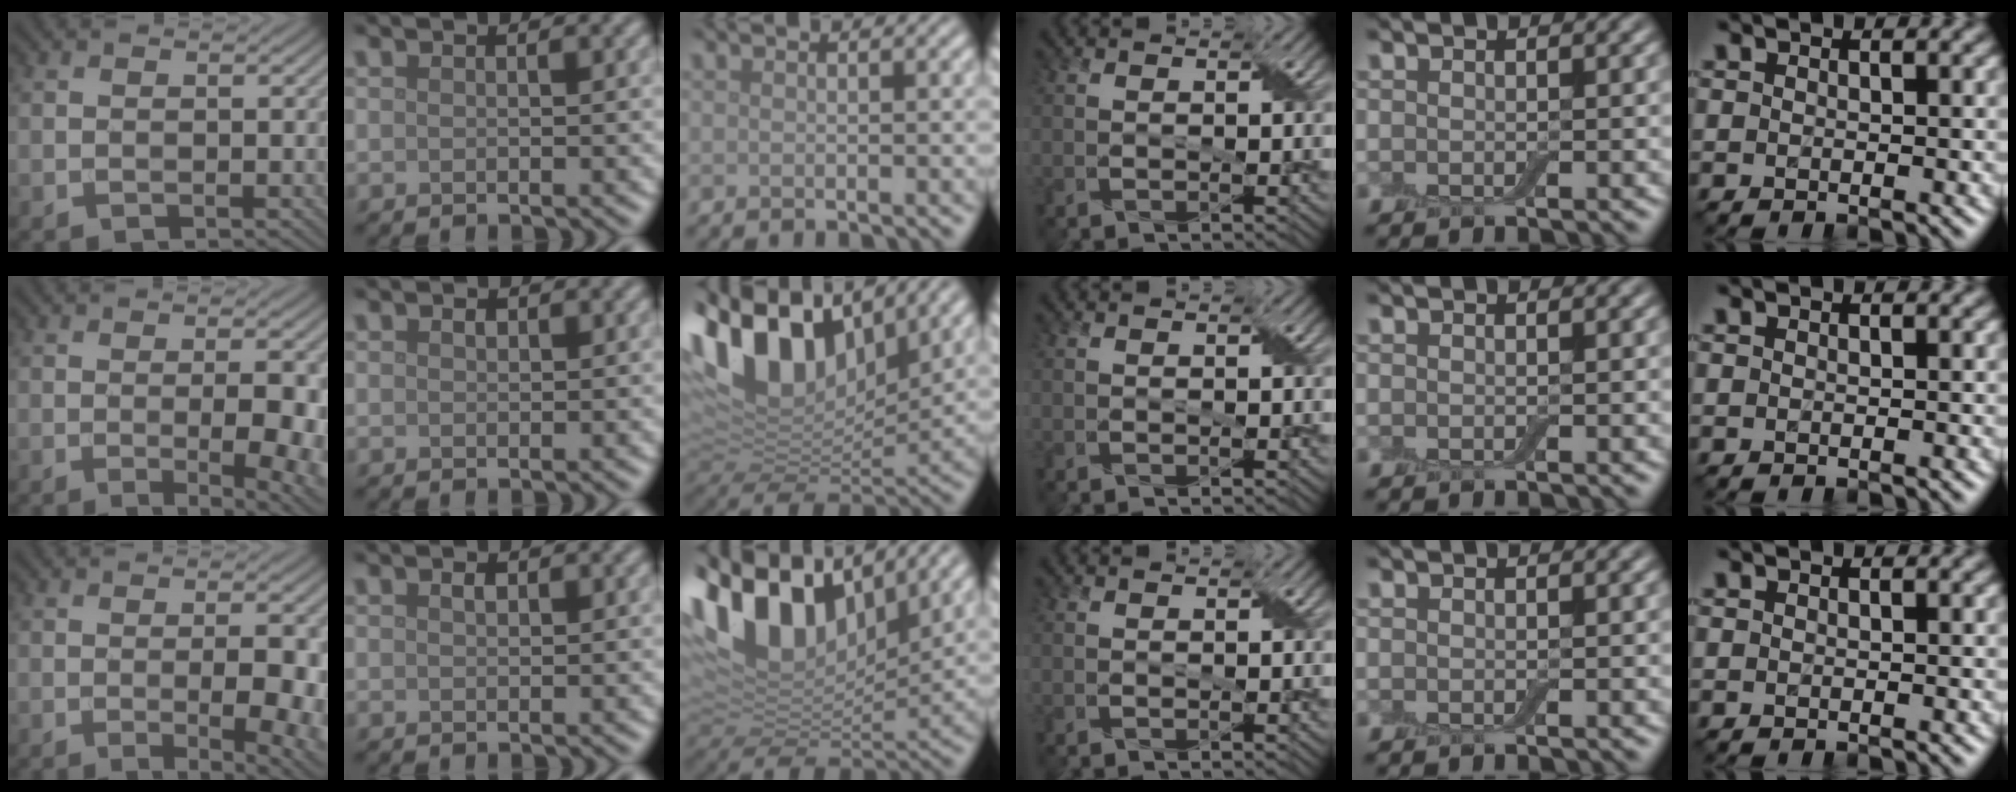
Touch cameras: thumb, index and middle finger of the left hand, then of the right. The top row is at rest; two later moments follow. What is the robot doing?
{"motion": "wrap", "object": "adhesive wrap"}